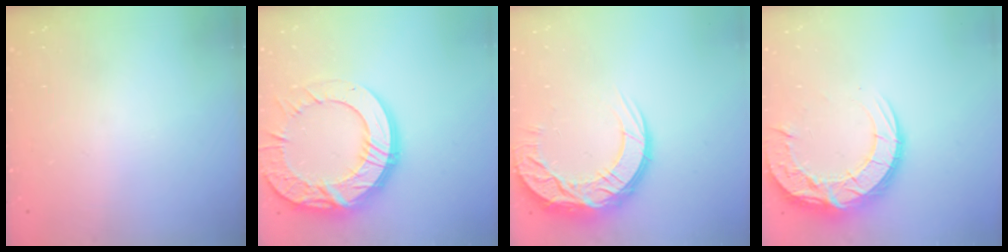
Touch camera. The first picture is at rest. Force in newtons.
{"total": 22.7, "press": 22.7, "slide": 1.8}
{"total": 14.8, "press": 14.8, "slide": 1.0}
{"total": 17.9, "press": 17.8, "slide": 1.3}